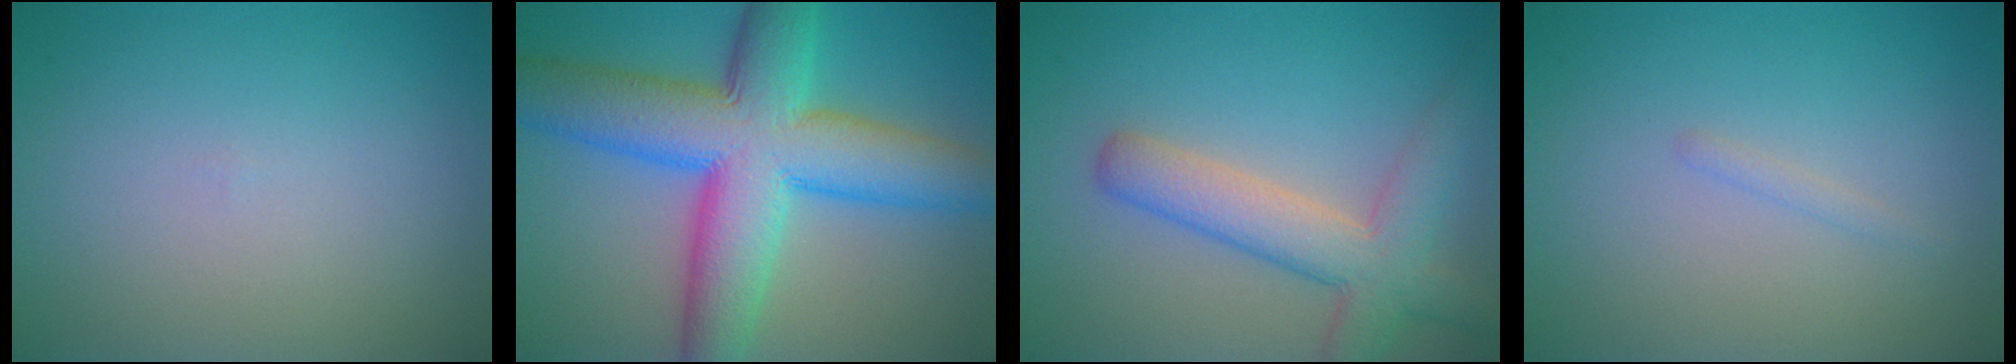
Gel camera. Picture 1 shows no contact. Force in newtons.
{"total": 12.1, "press": 12.1, "slide": 0.3}
{"total": 5.6, "press": 5.6, "slide": 0.2}
{"total": 0.6, "press": 0.6, "slide": 0.0}